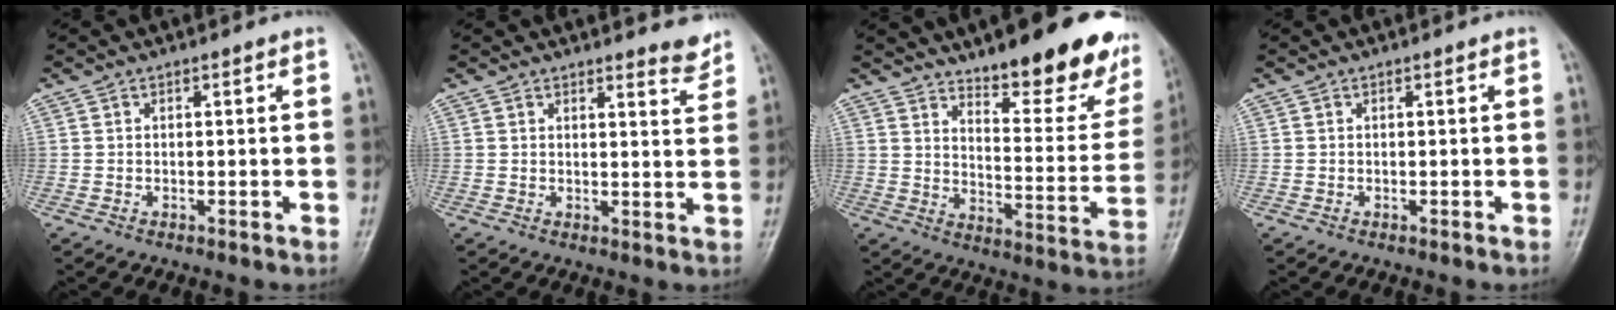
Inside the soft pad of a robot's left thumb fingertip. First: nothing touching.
{"total": 3.7, "force": [3.4, 0.7, 1.1], "torque": [-0.004, -0.034, 0.034]}
{"total": 22.3, "force": [15.8, 6.8, 14.1], "torque": [-0.144, -0.096, 0.214]}
{"total": 0.0}